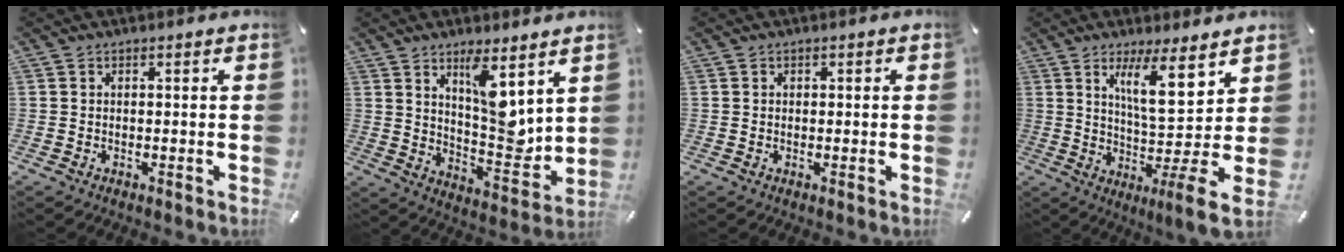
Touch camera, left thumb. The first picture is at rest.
{"total": 11.6, "force": [6.7, 4.4, 8.3], "torque": [-0.099, -0.060, 0.116]}
{"total": 0.7, "force": [0.1, 0.7, 0.1], "torque": [-0.002, 0.006, -0.001]}
{"total": 14.0, "force": [4.8, 0.2, 13.1], "torque": [-0.217, -0.054, 0.065]}